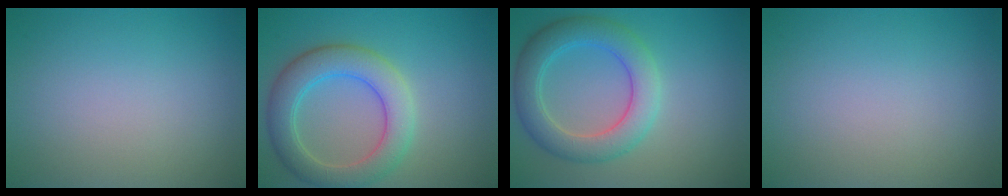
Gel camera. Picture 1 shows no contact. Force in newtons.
{"total": 5.6, "press": 5.6, "slide": 0.6}
{"total": 5.4, "press": 5.4, "slide": 0.1}
{"total": 0.0}